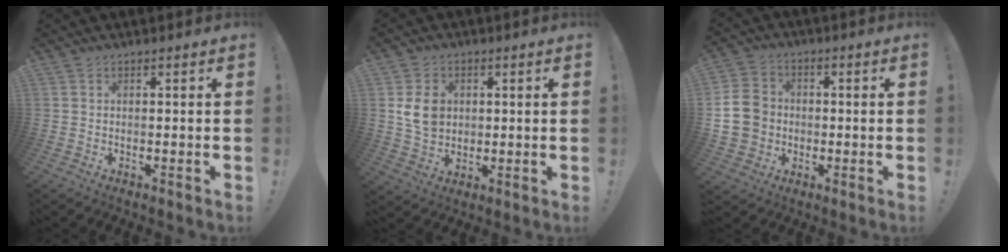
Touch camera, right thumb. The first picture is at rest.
{"total": 8.1, "force": [1.7, 6.8, 4.2], "torque": [-0.054, -0.002, 0.033]}
{"total": 11.9, "force": [-0.7, 10.6, 5.4], "torque": [-0.079, 0.019, -0.003]}